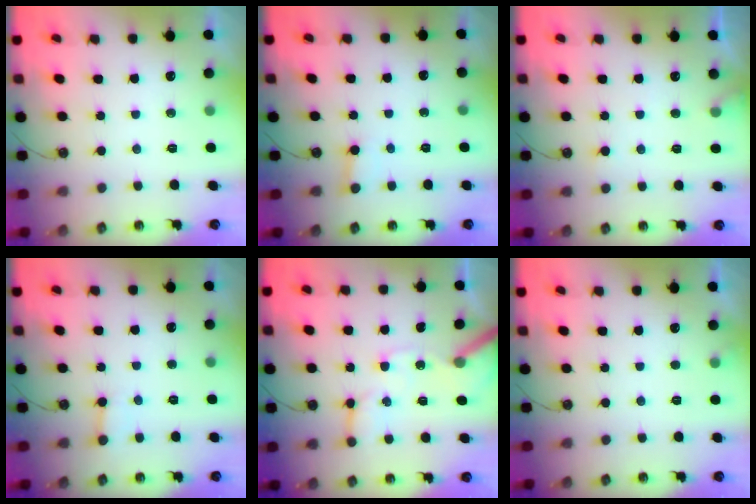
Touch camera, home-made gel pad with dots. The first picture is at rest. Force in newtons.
{"total": 2.2, "press": 2.2, "slide": 0.1}
{"total": 6.3, "press": 6.3, "slide": 0.3}
{"total": 2.4, "press": 2.4, "slide": 0.2}
{"total": 11.7, "press": 11.6, "slide": 1.5}
{"total": 3.1, "press": 3.1, "slide": 0.4}